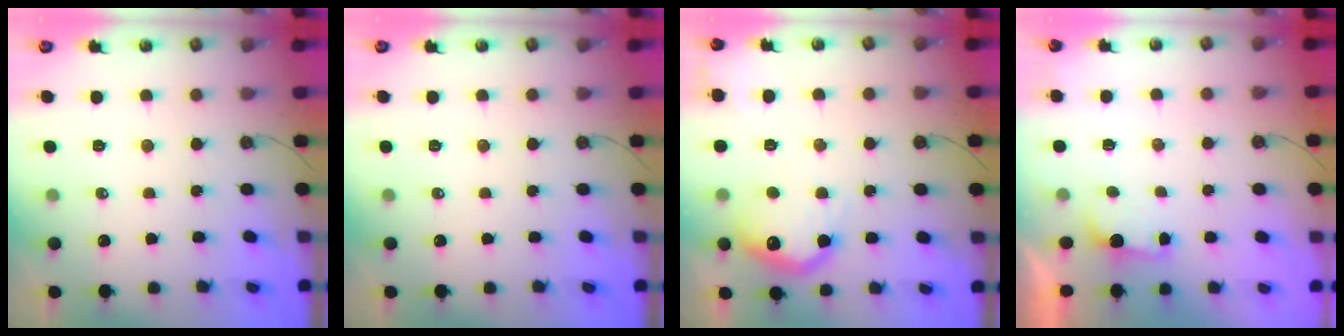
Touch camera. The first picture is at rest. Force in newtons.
{"total": 0.0}
{"total": 14.6, "press": 14.6, "slide": 0.8}
{"total": 3.1, "press": 3.0, "slide": 0.9}